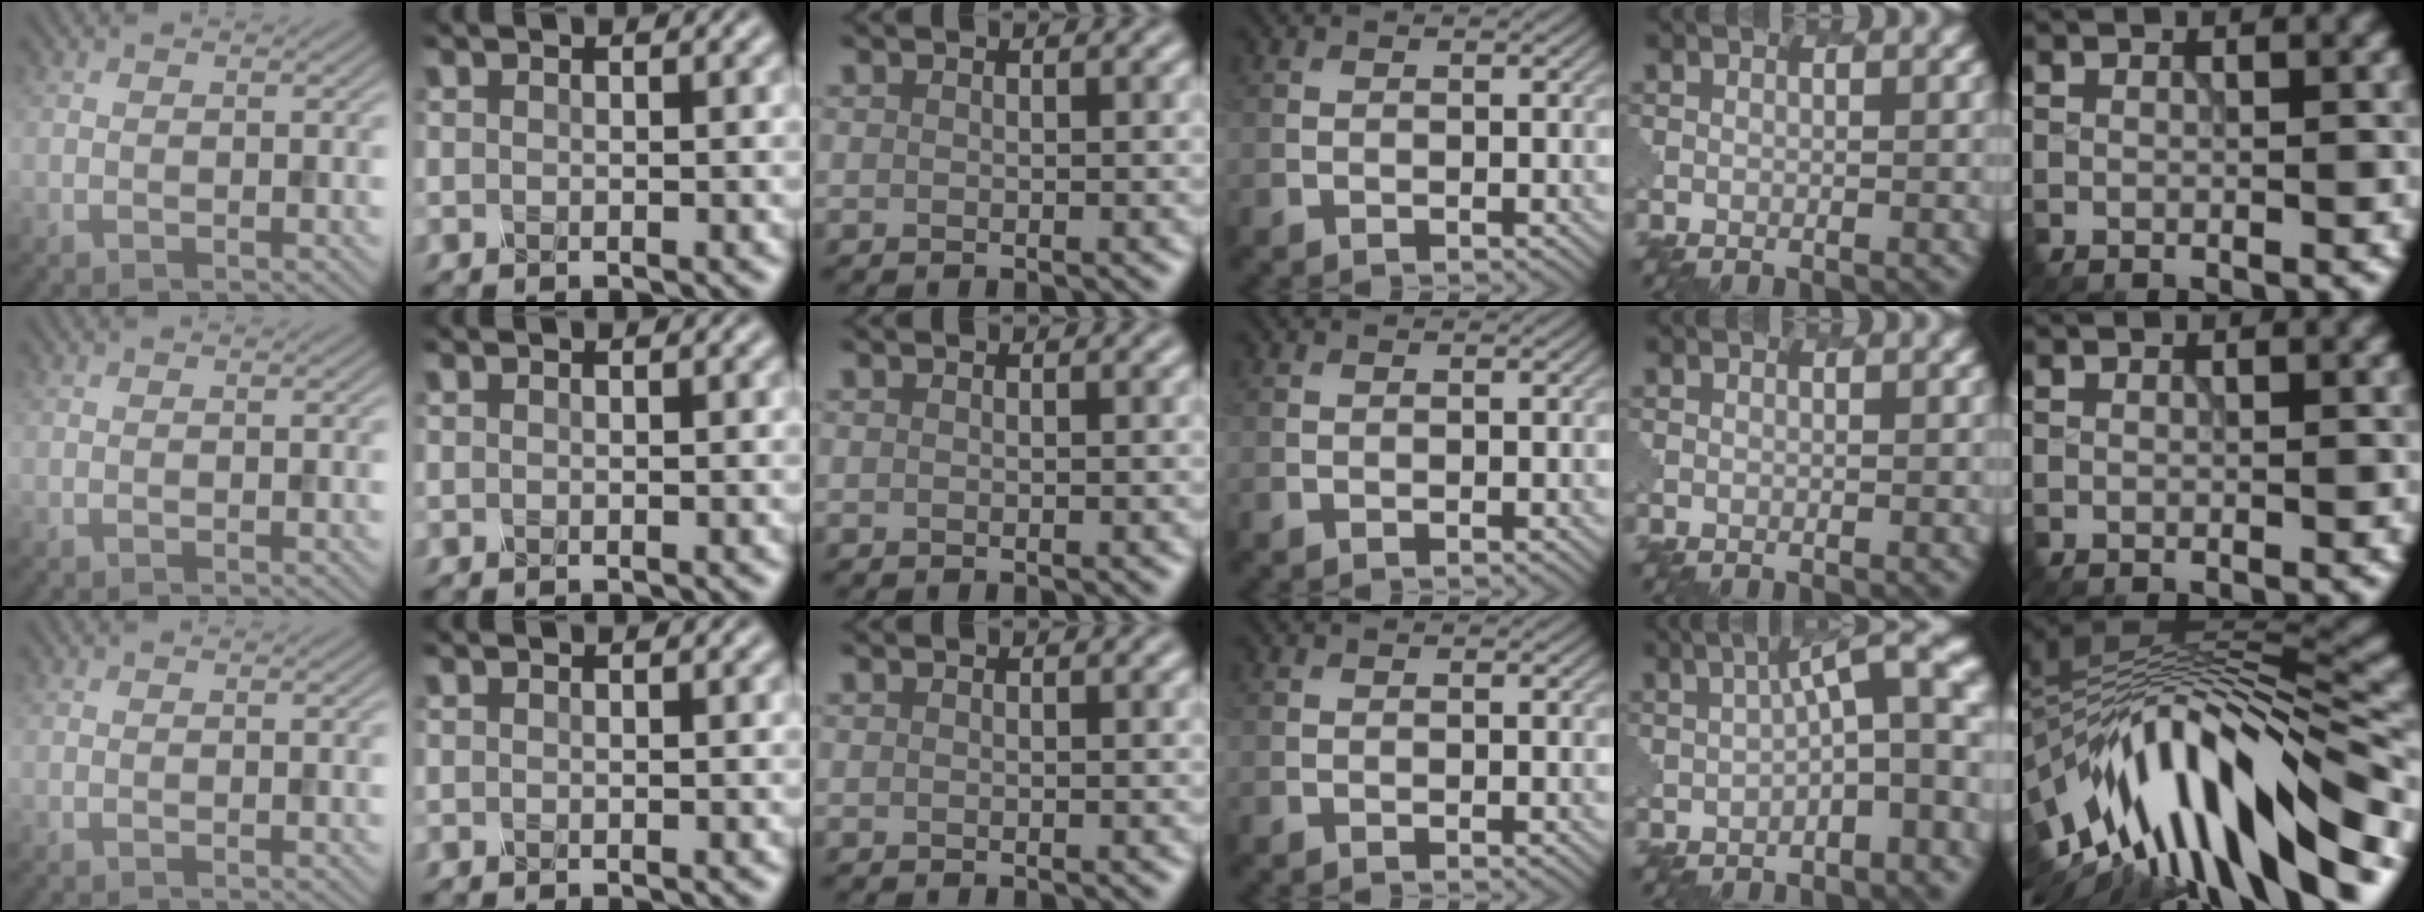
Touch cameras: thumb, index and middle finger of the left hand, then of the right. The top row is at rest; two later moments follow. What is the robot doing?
{"motion": "dispense", "object": "dispenser bottle"}